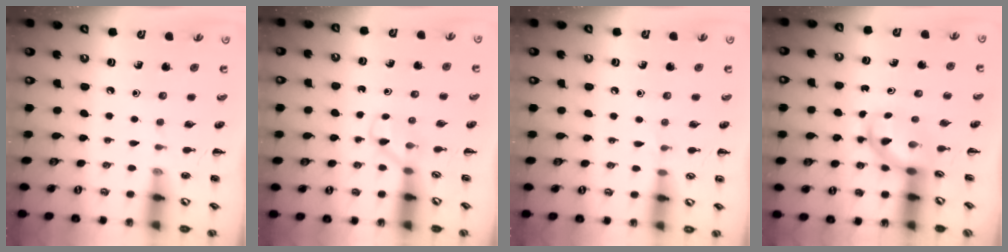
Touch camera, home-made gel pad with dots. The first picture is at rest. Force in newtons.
{"total": 3.0, "press": 2.8, "slide": 0.9}
{"total": 3.3, "press": 3.0, "slide": 1.3}
{"total": 3.6, "press": 3.6, "slide": 0.5}